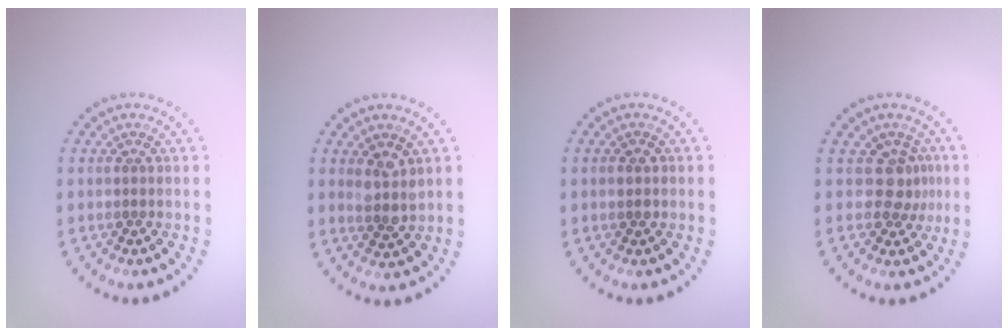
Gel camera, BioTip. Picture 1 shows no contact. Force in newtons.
{"total": 2.3, "press": 2.0, "slide": 1.1}
{"total": 1.4, "press": 1.4, "slide": 0.1}
{"total": 2.2, "press": 1.7, "slide": 1.4}